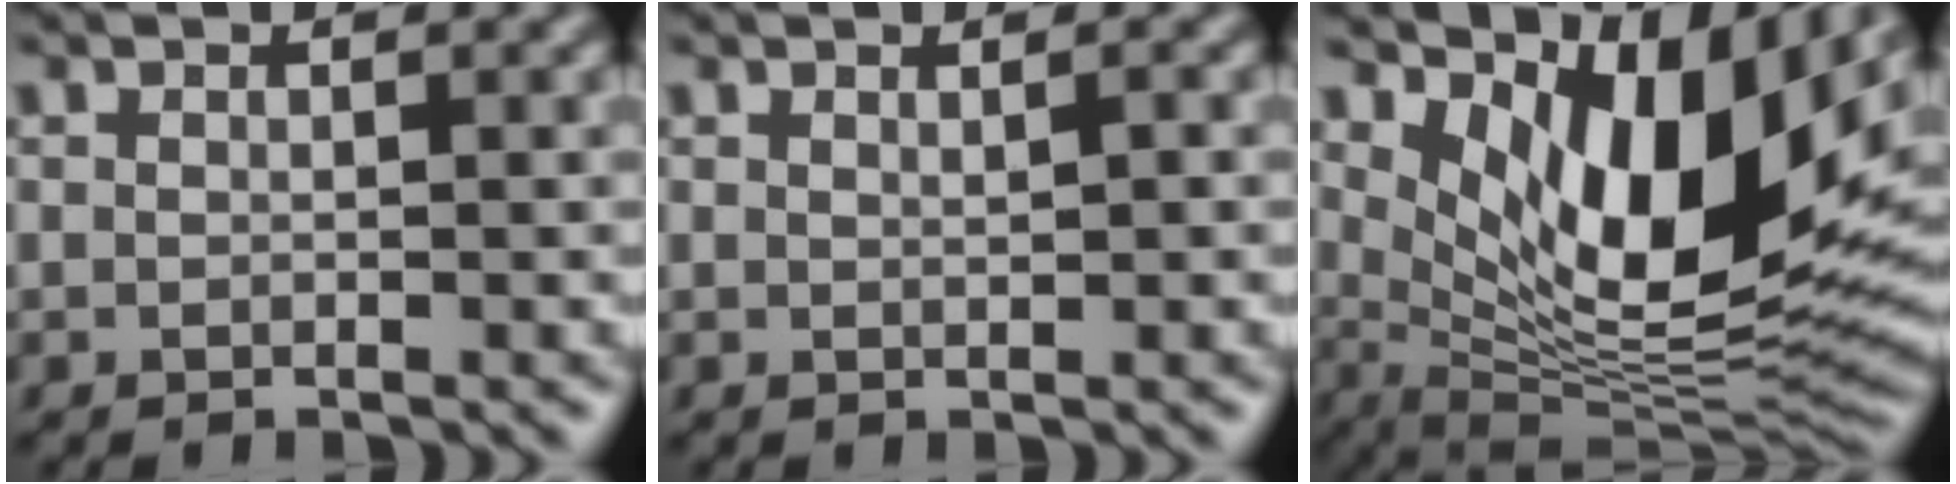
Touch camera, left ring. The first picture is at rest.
{"total": 0.6, "force": [0.4, 0.0, 0.5], "torque": [-0.008, 0.000, 0.007]}
{"total": 13.0, "force": [4.6, 5.3, 11.0], "torque": [-0.177, -0.018, 0.093]}